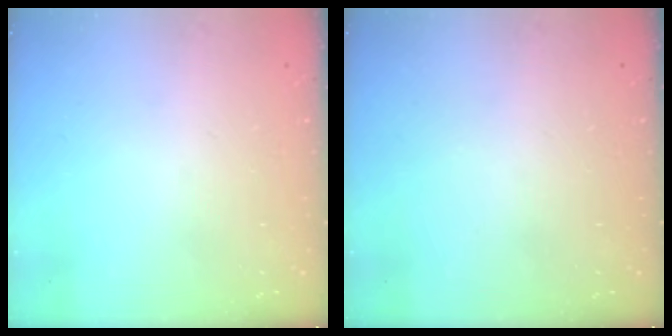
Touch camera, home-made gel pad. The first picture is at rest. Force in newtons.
{"total": 0.0}